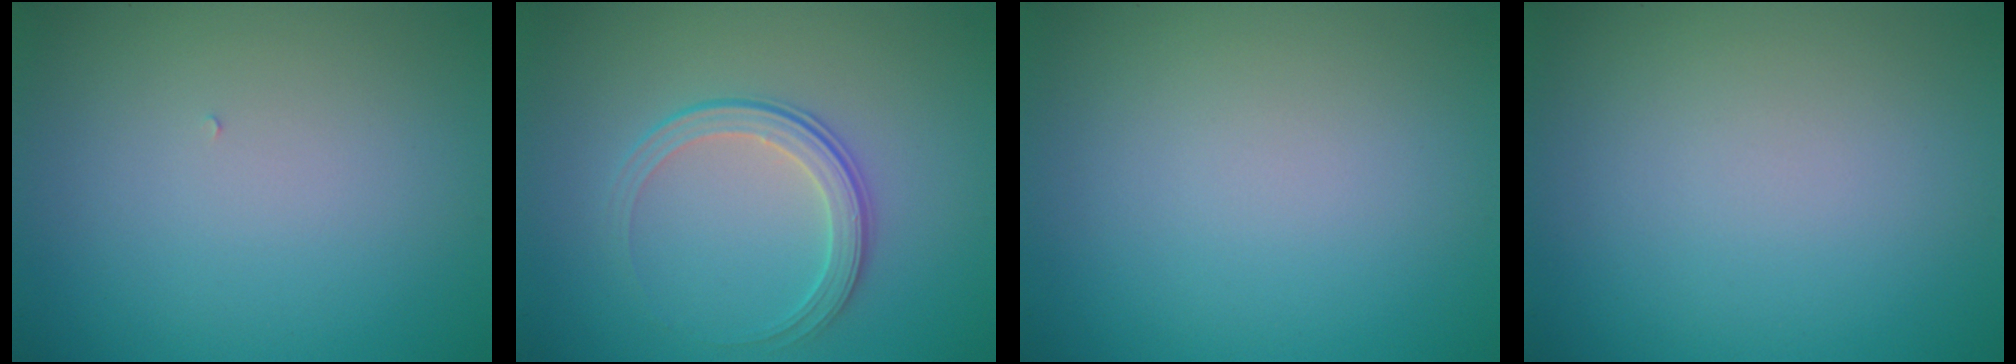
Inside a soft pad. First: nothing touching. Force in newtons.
{"total": 2.5, "press": 1.9, "slide": 1.7}
{"total": 0.0}
{"total": 0.0}